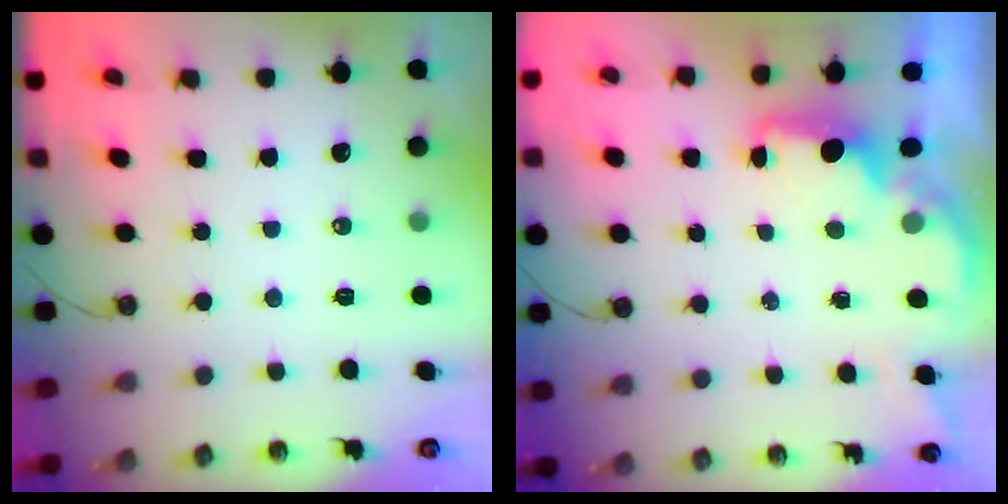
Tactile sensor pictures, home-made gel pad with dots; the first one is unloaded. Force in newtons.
{"total": 2.1, "press": 1.9, "slide": 0.8}